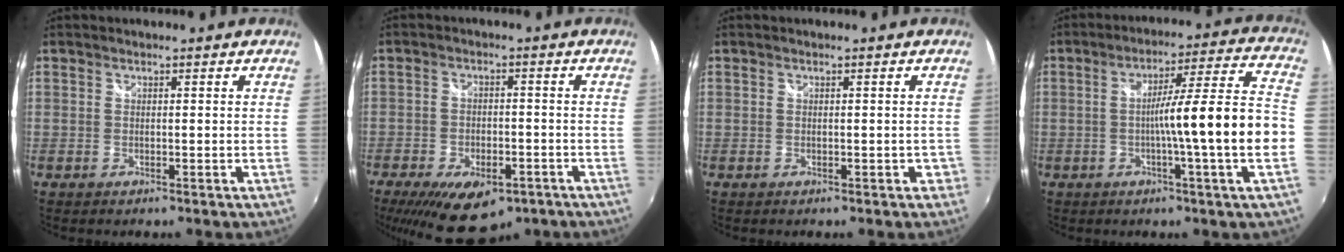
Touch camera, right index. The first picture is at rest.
{"total": 15.6, "force": [-9.8, 7.6, 9.4], "torque": [-0.200, -0.027, -0.139]}
{"total": 1.5, "force": [-0.6, 1.1, 0.8], "torque": [-0.007, 0.006, 0.000]}
{"total": 13.9, "force": [-2.7, -1.5, 13.6], "torque": [-0.184, 0.012, -0.040]}